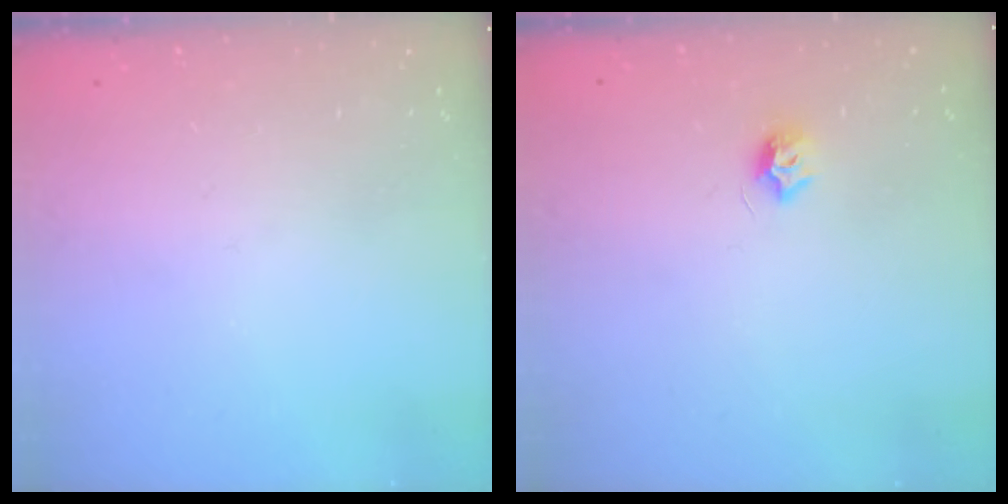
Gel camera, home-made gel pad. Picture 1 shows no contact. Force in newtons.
{"total": 6.6, "press": 6.5, "slide": 0.6}